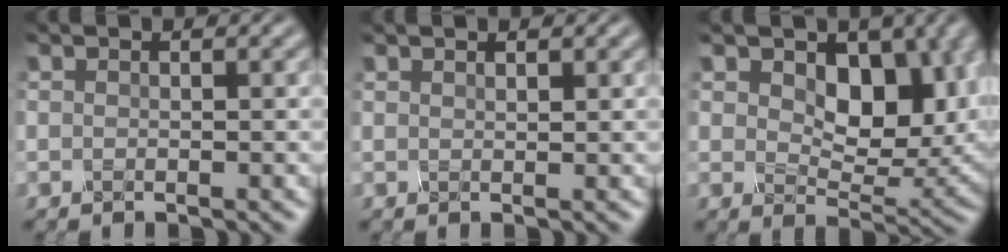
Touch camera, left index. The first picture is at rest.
{"total": 0.6, "force": [0.6, 0.0, 0.2], "torque": [-0.004, -0.001, 0.009]}
{"total": 8.4, "force": [2.4, 5.1, 6.2], "torque": [-0.097, -0.016, 0.034]}